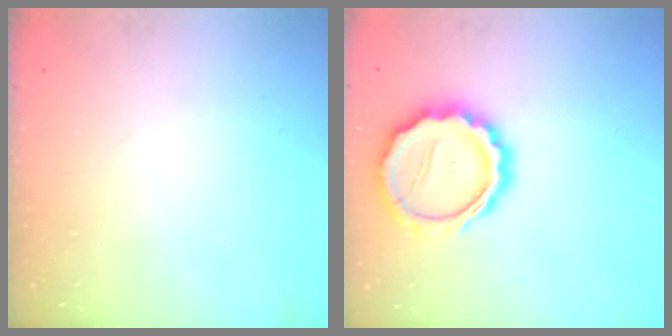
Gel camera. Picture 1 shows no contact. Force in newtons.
{"total": 16.7, "press": 16.4, "slide": 3.3}